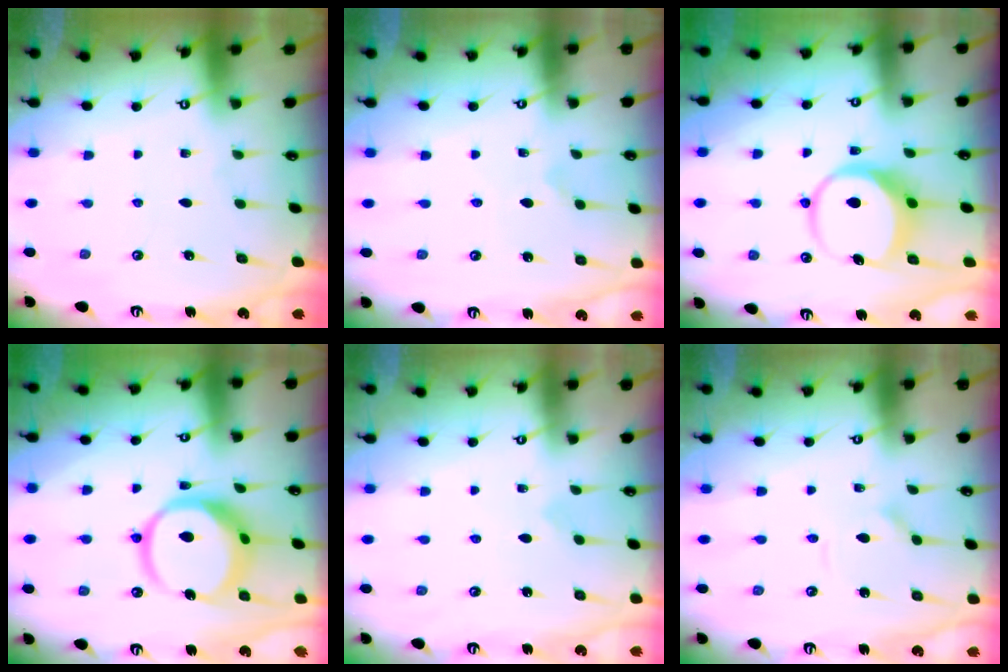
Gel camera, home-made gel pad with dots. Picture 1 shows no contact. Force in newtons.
{"total": 1.5, "press": 1.4, "slide": 0.4}
{"total": 8.0, "press": 7.9, "slide": 1.0}
{"total": 13.7, "press": 13.6, "slide": 1.6}
{"total": 1.7, "press": 1.7, "slide": 0.1}
{"total": 3.1, "press": 3.0, "slide": 0.3}